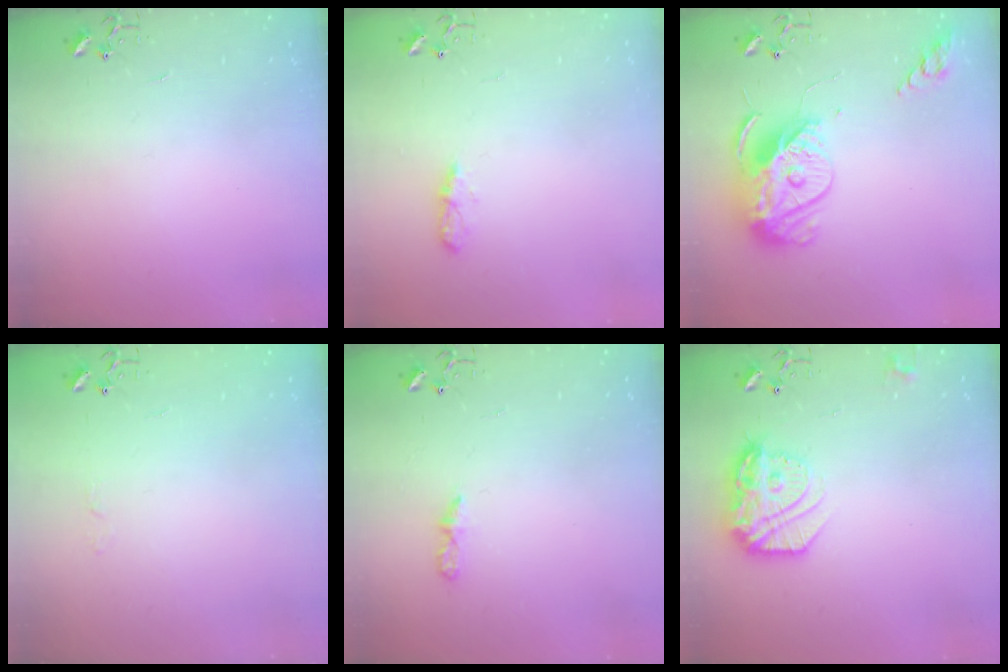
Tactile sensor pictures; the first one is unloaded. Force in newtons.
{"total": 5.1, "press": 5.1, "slide": 0.5}
{"total": 16.5, "press": 16.4, "slide": 1.3}
{"total": 3.3, "press": 3.2, "slide": 0.5}
{"total": 5.5, "press": 5.5, "slide": 0.5}
{"total": 19.0, "press": 19.0, "slide": 1.7}